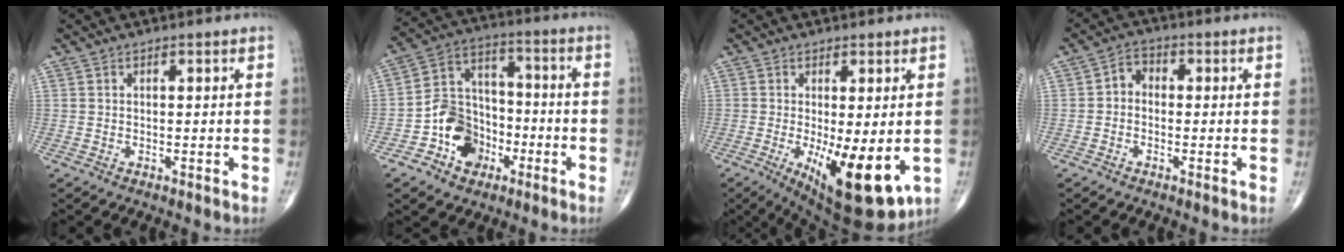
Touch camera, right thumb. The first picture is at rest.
{"total": 11.9, "force": [-5.1, 9.4, 5.1], "torque": [-0.053, 0.056, -0.092]}
{"total": 14.2, "force": [-3.2, 4.8, 13.0], "torque": [-0.193, -0.031, -0.032]}
{"total": 3.4, "force": [-0.5, 2.8, 2.0], "torque": [-0.018, 0.015, -0.024]}